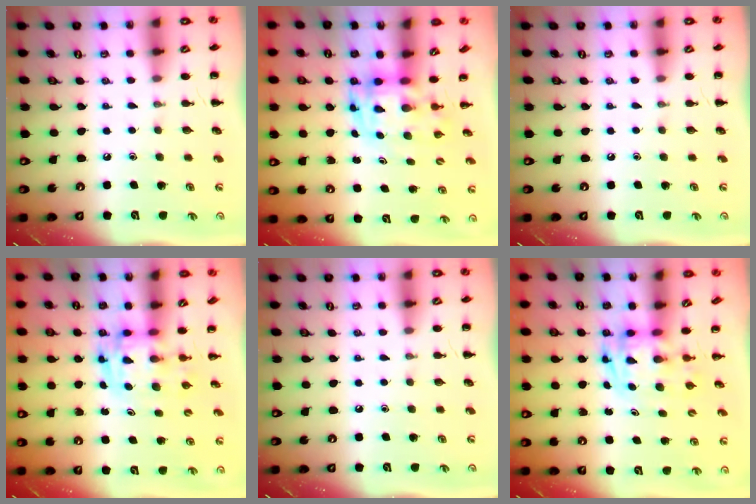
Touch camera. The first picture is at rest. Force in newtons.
{"total": 3.6, "press": 3.5, "slide": 0.7}
{"total": 0.0}
{"total": 2.9, "press": 2.9, "slide": 0.5}
{"total": 0.0}
{"total": 2.8, "press": 2.7, "slide": 0.5}